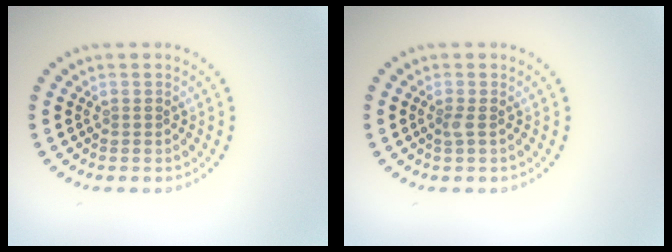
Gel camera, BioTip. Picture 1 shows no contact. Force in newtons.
{"total": 0.8, "press": 0.6, "slide": 0.5}